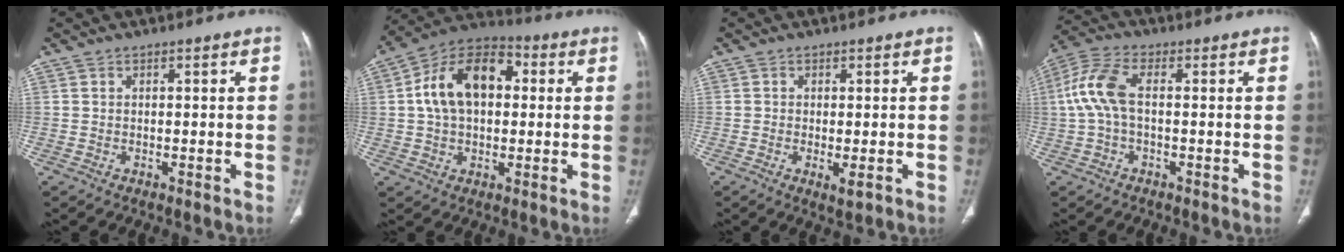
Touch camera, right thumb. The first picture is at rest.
{"total": 15.5, "force": [2.4, 9.9, 11.6], "torque": [-0.185, 0.029, 0.031]}
{"total": 2.4, "force": [-0.7, 0.7, 2.2], "torque": [-0.044, -0.009, -0.011]}
{"total": 8.4, "force": [0.2, 4.1, 7.3], "torque": [-0.180, 0.023, 0.001]}